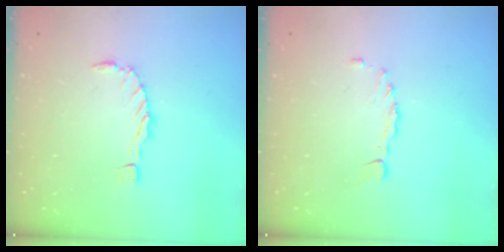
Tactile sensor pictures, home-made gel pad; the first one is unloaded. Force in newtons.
{"total": 1.3, "press": 1.3, "slide": 0.3}